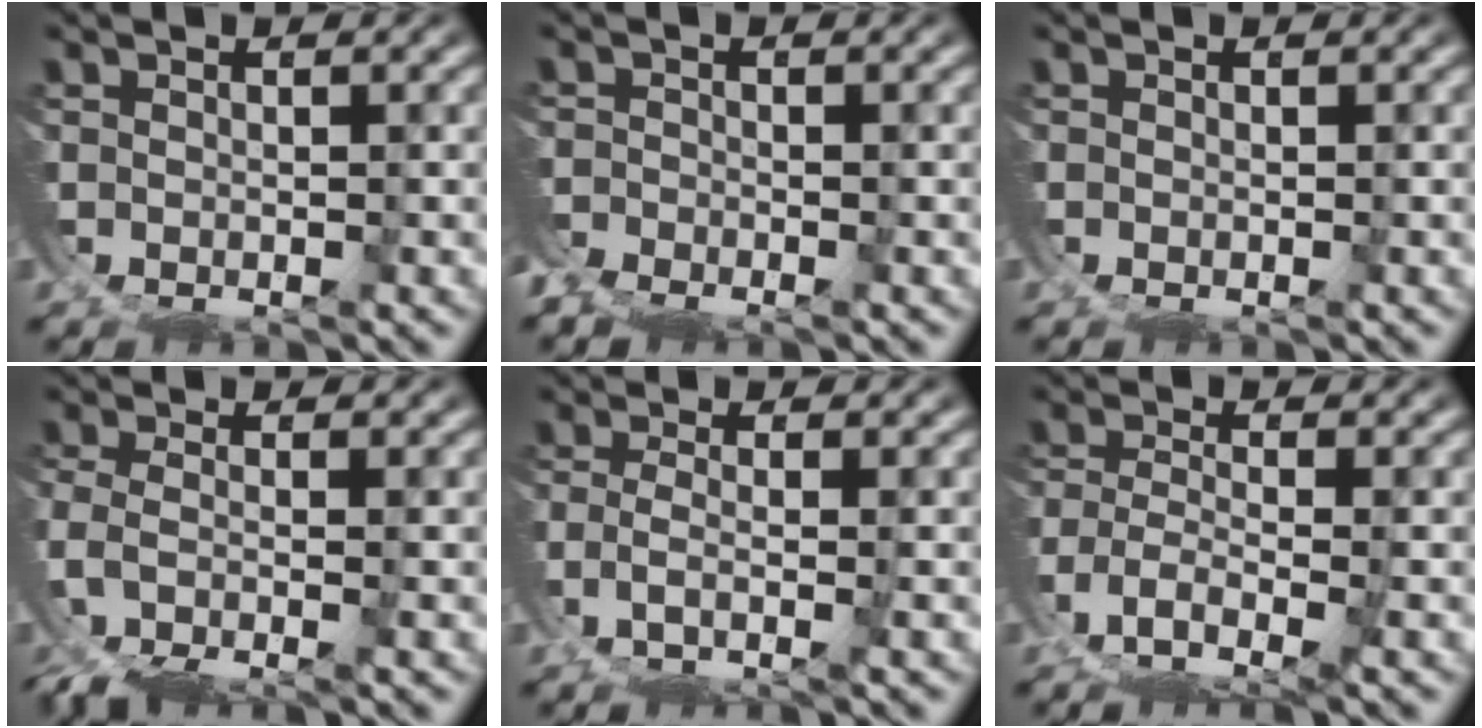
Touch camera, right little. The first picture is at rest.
{"total": 4.5, "force": [-3.2, 2.8, 1.2], "torque": [-0.036, -0.025, -0.052]}
{"total": 0.0}
{"total": 5.6, "force": [-3.3, 3.1, 3.4], "torque": [-0.106, -0.046, -0.035]}
{"total": 2.7, "force": [-0.9, 1.4, 2.1], "torque": [-0.052, -0.016, -0.014]}
{"total": 5.3, "force": [-2.8, 3.2, 3.2], "torque": [-0.084, -0.039, -0.034]}